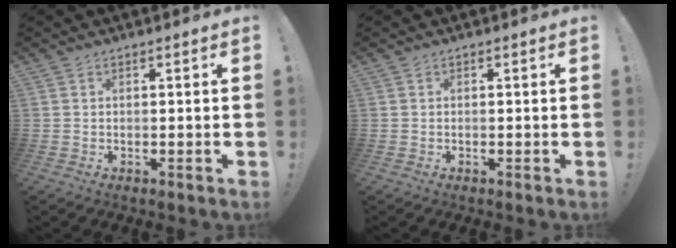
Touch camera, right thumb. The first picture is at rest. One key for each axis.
{"total": 0.0}